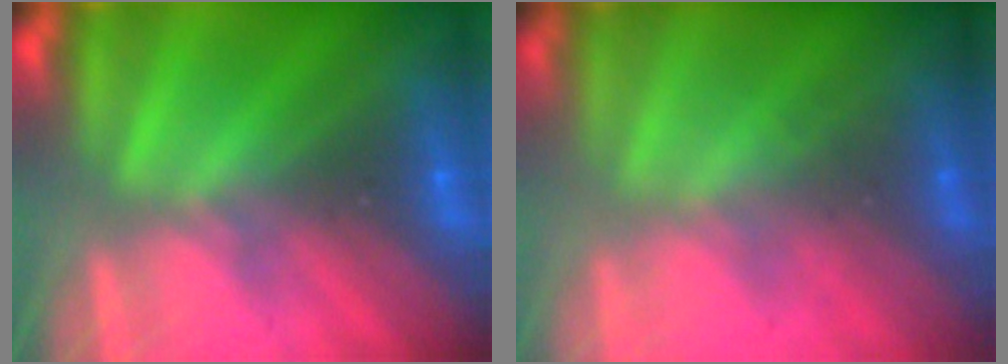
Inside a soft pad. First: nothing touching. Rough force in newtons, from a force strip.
{"total": 1.4}